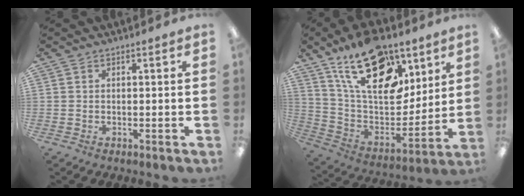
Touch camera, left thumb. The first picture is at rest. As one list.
[{"total": 23.8, "force": [13.9, 12.7, 14.6], "torque": [-0.252, -0.076, 0.246]}]